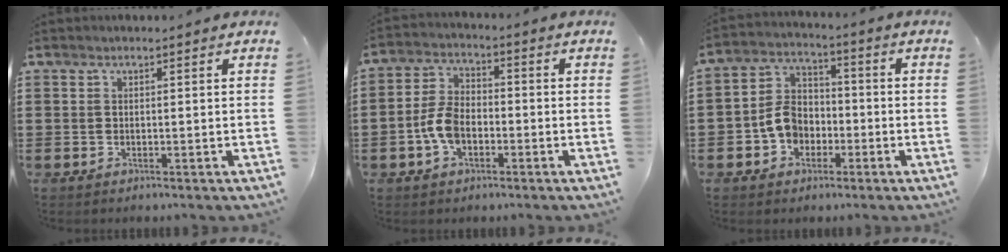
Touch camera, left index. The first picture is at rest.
{"total": 6.3, "force": [-2.0, 3.9, 4.6], "torque": [-0.122, 0.000, -0.048]}
{"total": 6.7, "force": [-2.3, 5.3, 3.3], "torque": [-0.087, 0.014, -0.049]}